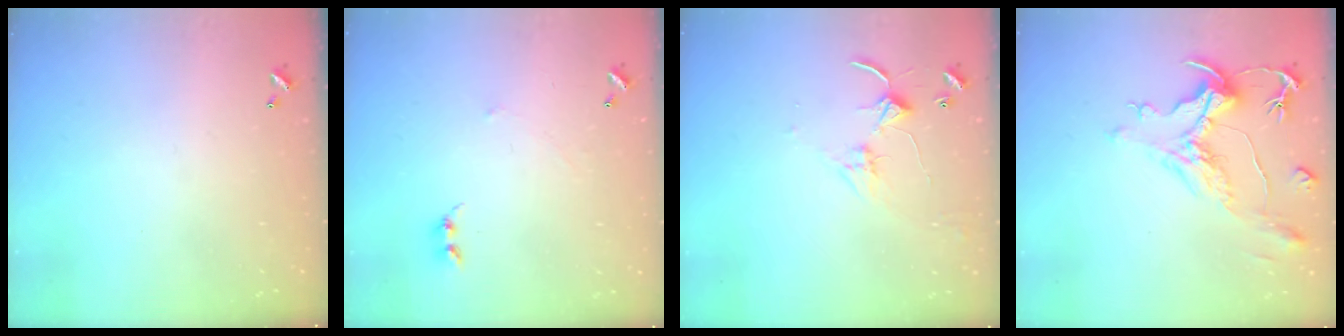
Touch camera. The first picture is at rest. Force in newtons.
{"total": 2.3, "press": 2.3, "slide": 0.3}
{"total": 2.8, "press": 2.8, "slide": 0.4}
{"total": 1.6, "press": 0.1, "slide": 1.6}